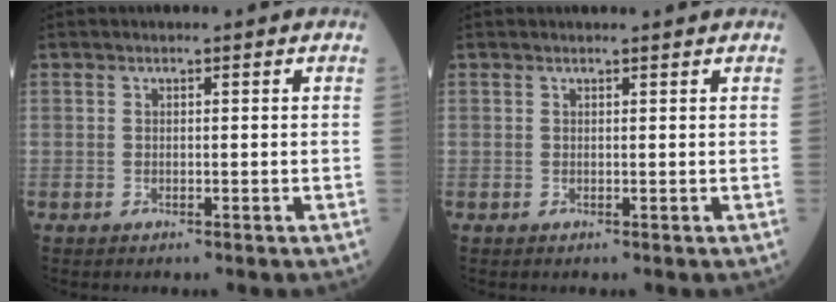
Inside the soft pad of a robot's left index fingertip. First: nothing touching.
{"total": 1.3, "force": [1.3, -0.1, 0.2], "torque": [-0.008, 0.004, 0.018]}